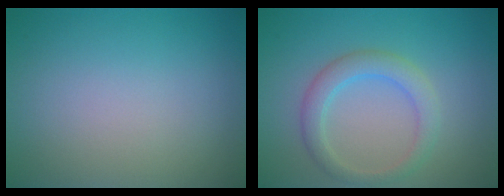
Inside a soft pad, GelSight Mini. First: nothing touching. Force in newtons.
{"total": 3.0, "press": 3.0, "slide": 0.0}